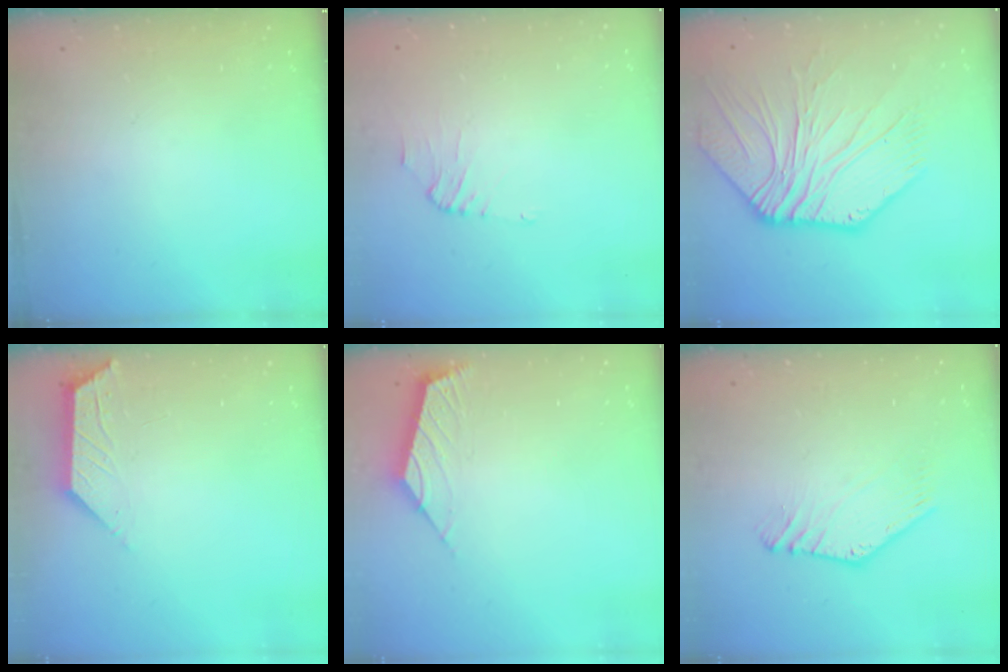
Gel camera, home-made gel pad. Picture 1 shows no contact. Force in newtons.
{"total": 0.5, "press": 0.3, "slide": 0.4}
{"total": 9.7, "press": 9.6, "slide": 1.4}
{"total": 2.0, "press": 1.9, "slide": 0.4}
{"total": 2.7, "press": 2.6, "slide": 0.7}
{"total": 1.5, "press": 1.4, "slide": 0.2}